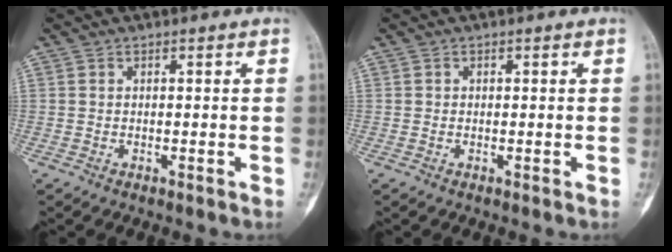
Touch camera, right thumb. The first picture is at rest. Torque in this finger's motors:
{"motor_torque": [0.17, 0.06, 0.02, 0.14, 0.04]}